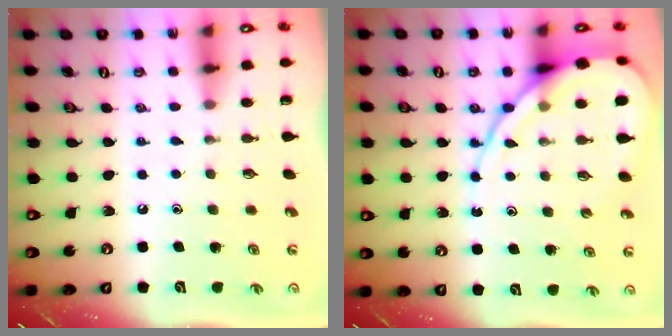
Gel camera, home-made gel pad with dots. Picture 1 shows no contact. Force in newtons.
{"total": 12.6, "press": 12.6, "slide": 1.5}